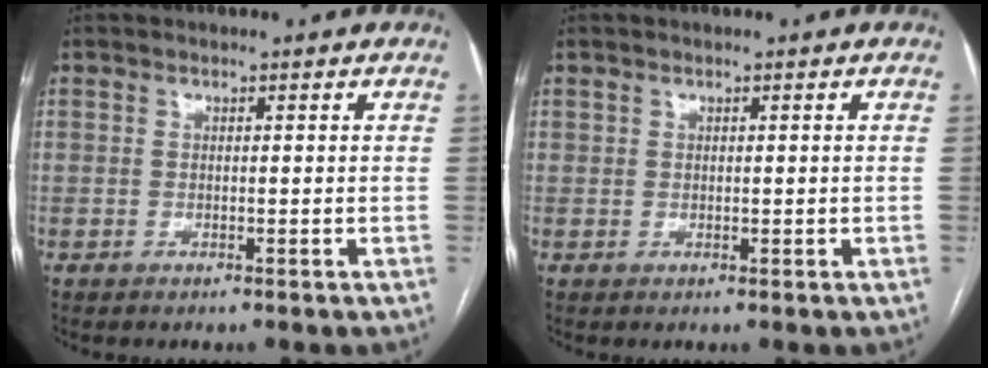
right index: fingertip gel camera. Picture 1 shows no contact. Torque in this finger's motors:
{"motor_torque": [-0.30, 0.07, -0.04, 0.00]}